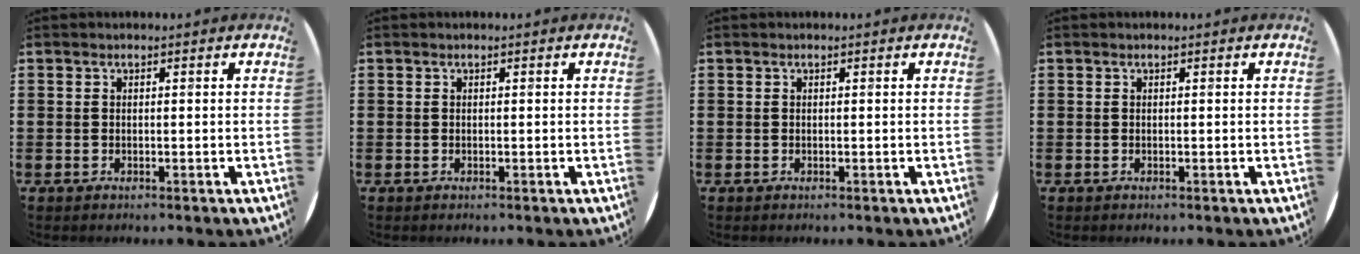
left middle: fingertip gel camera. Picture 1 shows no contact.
{"total": 0.0}
{"total": 0.0}
{"total": 0.0}